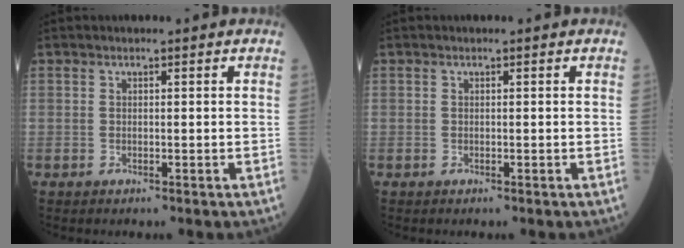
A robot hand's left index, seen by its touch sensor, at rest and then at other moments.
{"total": 0.0}